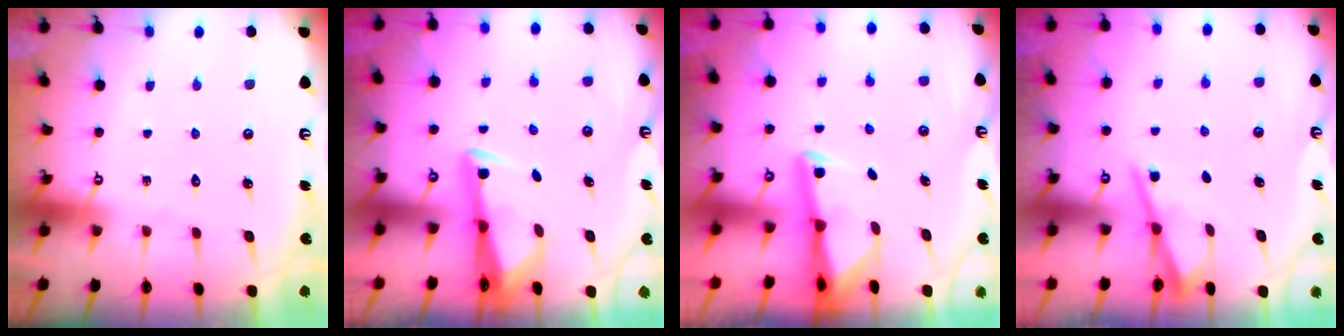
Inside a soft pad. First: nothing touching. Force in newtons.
{"total": 2.9, "press": 2.8, "slide": 0.9}
{"total": 2.8, "press": 2.7, "slide": 0.7}
{"total": 2.4, "press": 2.4, "slide": 0.2}